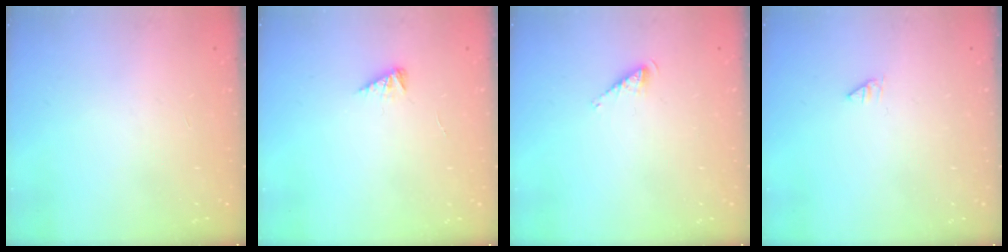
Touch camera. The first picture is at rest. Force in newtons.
{"total": 2.3, "press": 2.3, "slide": 0.4}
{"total": 3.0, "press": 3.0, "slide": 0.4}
{"total": 0.0}